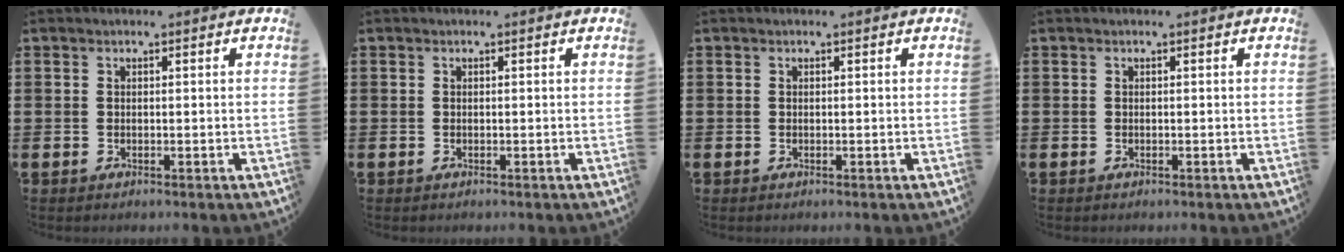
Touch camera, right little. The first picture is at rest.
{"total": 0.0}
{"total": 0.0}
{"total": 0.0}